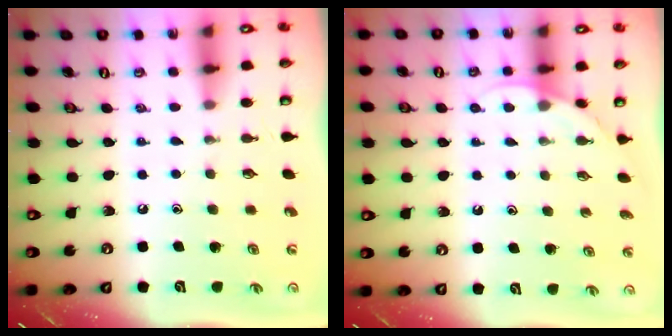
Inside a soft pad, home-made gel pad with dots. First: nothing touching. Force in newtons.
{"total": 4.0, "press": 4.0, "slide": 0.3}